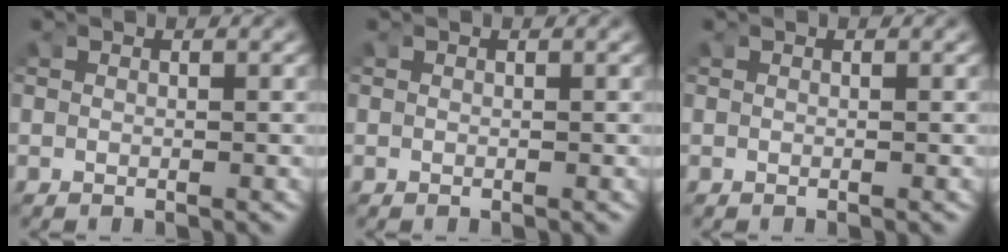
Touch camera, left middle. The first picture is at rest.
{"total": 0.0}
{"total": 0.0}